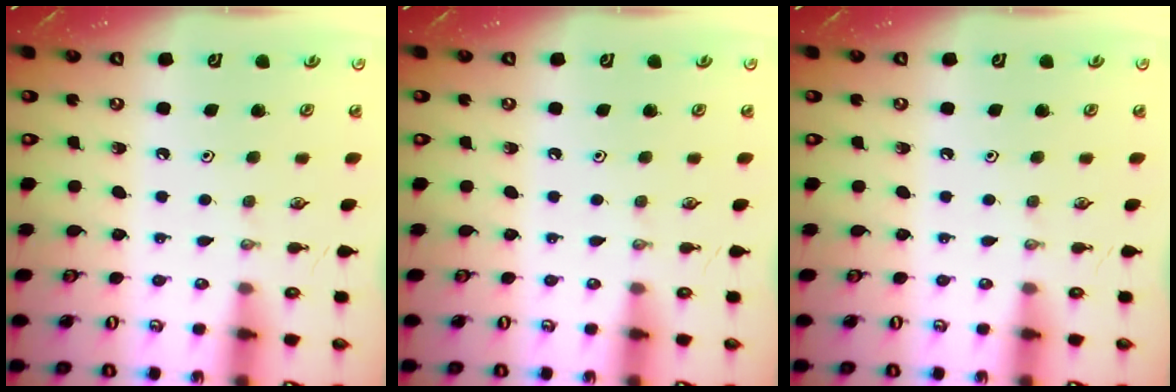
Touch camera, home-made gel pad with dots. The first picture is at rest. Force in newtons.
{"total": 0.0}
{"total": 0.0}